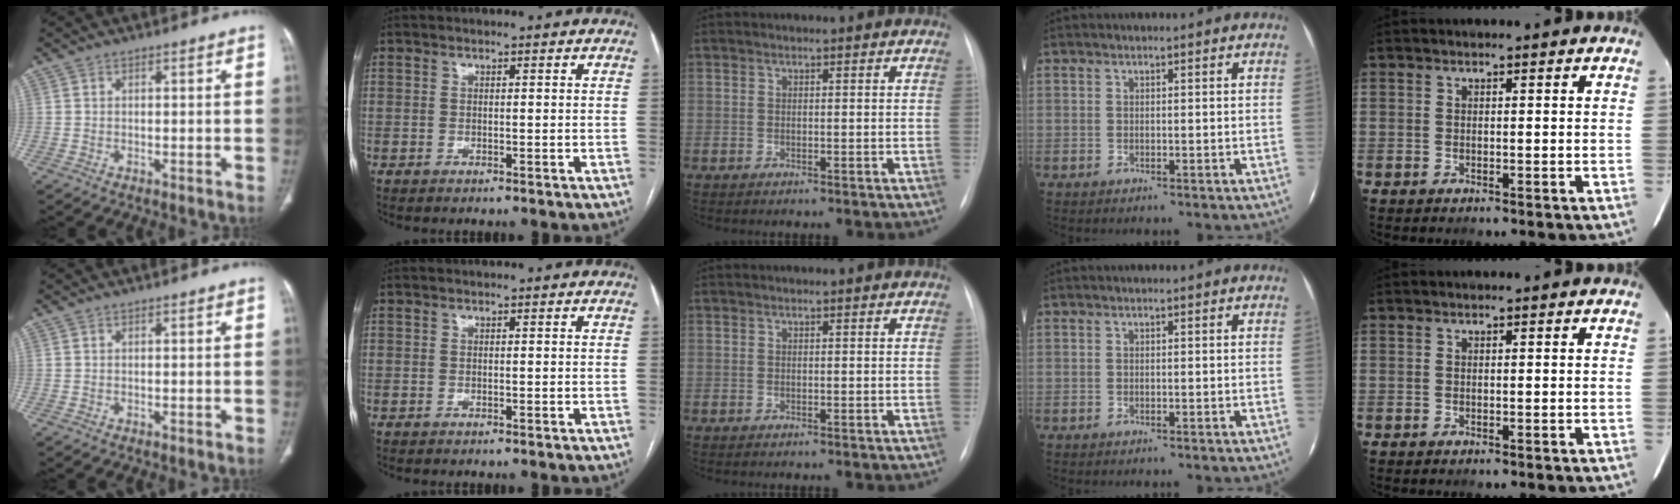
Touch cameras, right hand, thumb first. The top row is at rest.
{}